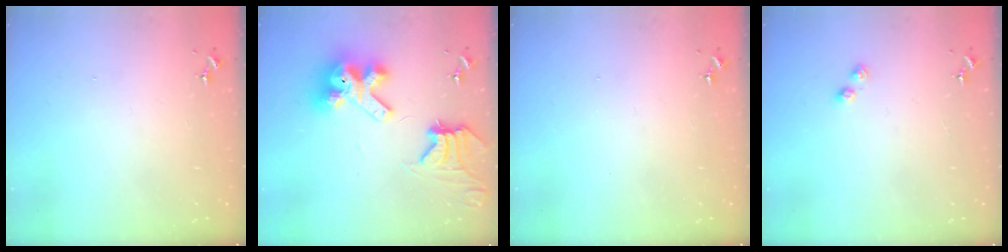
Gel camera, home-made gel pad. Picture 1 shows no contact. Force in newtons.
{"total": 15.0, "press": 14.9, "slide": 1.7}
{"total": 0.0}
{"total": 2.8, "press": 2.8, "slide": 0.4}